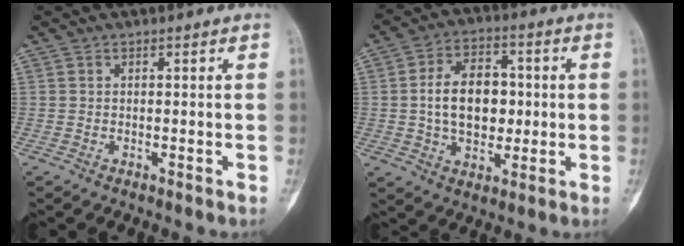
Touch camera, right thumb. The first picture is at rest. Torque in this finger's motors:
{"motor_torque": [1.23, 1.43, 0.83, -0.69, 0.36]}